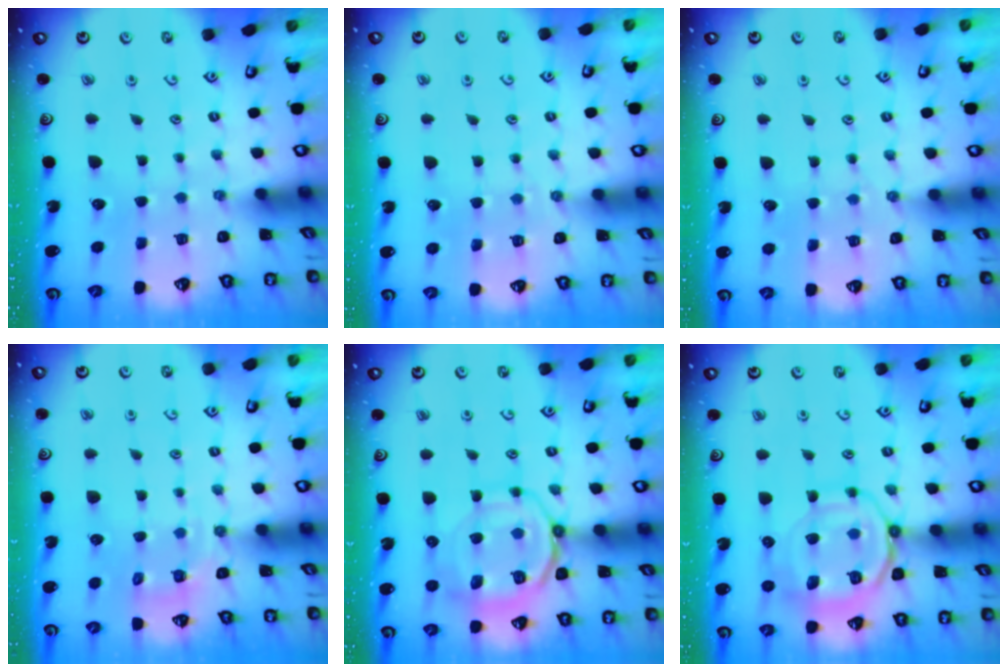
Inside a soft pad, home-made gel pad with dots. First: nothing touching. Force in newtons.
{"total": 2.8, "press": 2.8, "slide": 0.3}
{"total": 4.5, "press": 4.4, "slide": 0.4}
{"total": 4.0, "press": 3.6, "slide": 1.7}
{"total": 11.6, "press": 11.5, "slide": 1.7}
{"total": 13.3, "press": 13.2, "slide": 1.3}